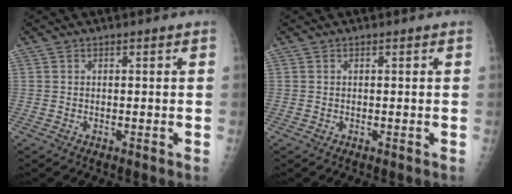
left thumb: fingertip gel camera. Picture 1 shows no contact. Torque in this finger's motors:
{"motor_torque": [0.00, 0.01, -0.03, -0.03, 0.00]}